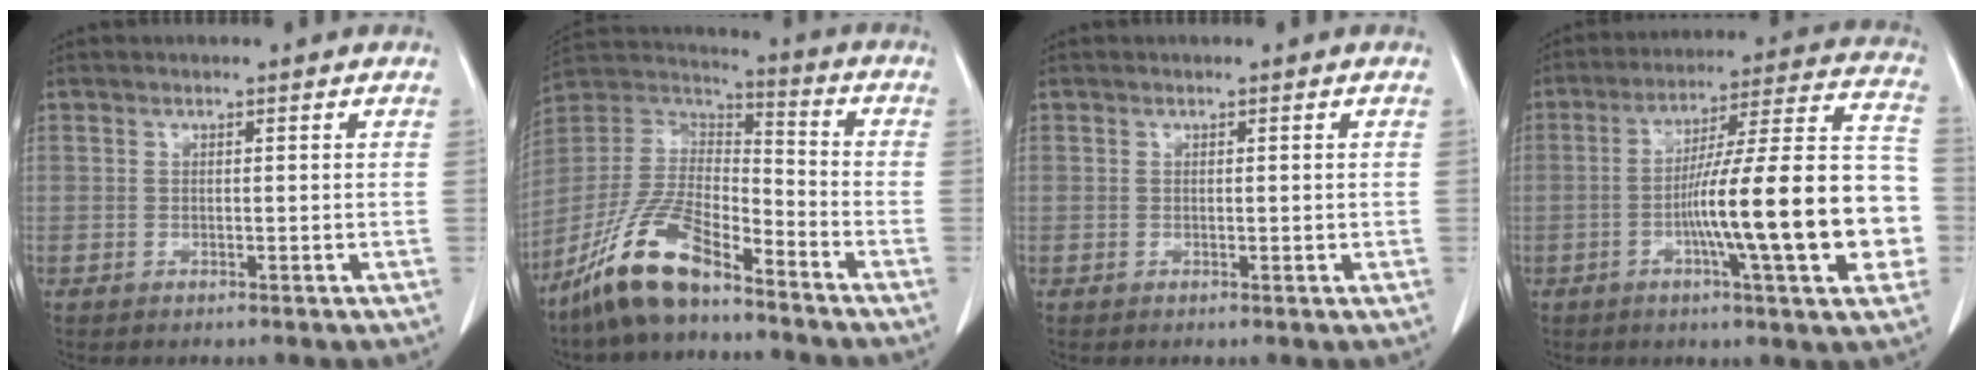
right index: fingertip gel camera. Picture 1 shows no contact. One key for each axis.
{"total": 14.1, "fx": -10.1, "fy": 3.9, "fz": 9.0, "tx": -0.186, "ty": 0.007, "tz": -0.191}
{"total": 0.6, "fx": 0.1, "fy": 0.3, "fz": 0.4, "tx": -0.008, "ty": 0.000, "tz": 0.003}
{"total": 21.1, "fx": -4.6, "fy": 1.9, "fz": 20.5, "tx": -0.255, "ty": 0.026, "tz": -0.066}